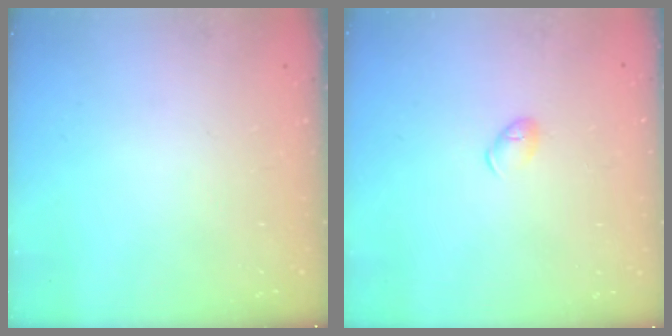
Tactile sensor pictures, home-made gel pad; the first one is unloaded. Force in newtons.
{"total": 5.8, "press": 5.8, "slide": 0.8}